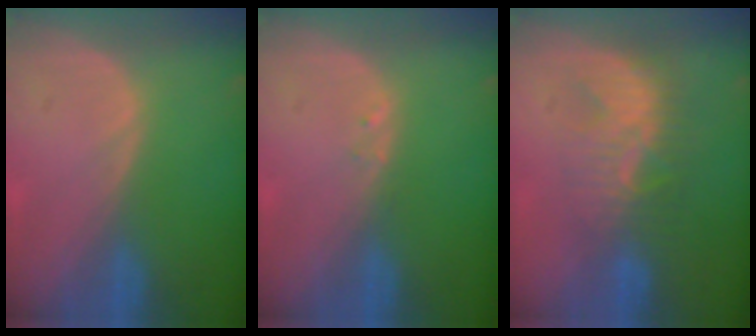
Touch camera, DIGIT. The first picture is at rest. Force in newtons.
{"total": 0.6, "press": 0.6, "slide": 0.1}
{"total": 7.7, "press": 7.2, "slide": 2.6}